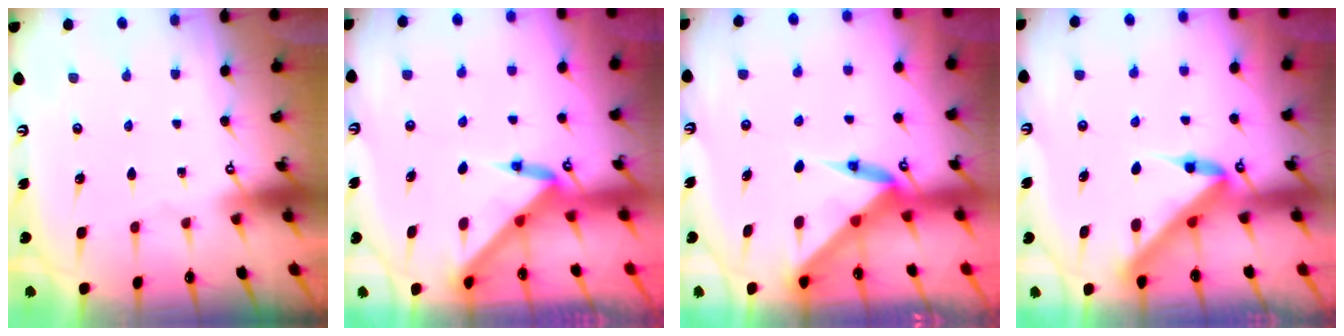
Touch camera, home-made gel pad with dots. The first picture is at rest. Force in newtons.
{"total": 3.0, "press": 3.0, "slide": 0.1}
{"total": 4.8, "press": 4.7, "slide": 0.8}
{"total": 4.6, "press": 4.6, "slide": 0.4}